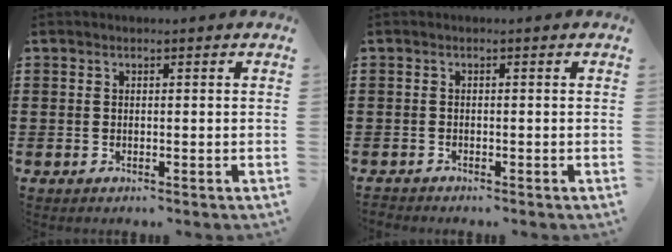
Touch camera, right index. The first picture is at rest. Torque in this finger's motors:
{"motor_torque": [-2.14, 0.00, -1.05, -0.21]}